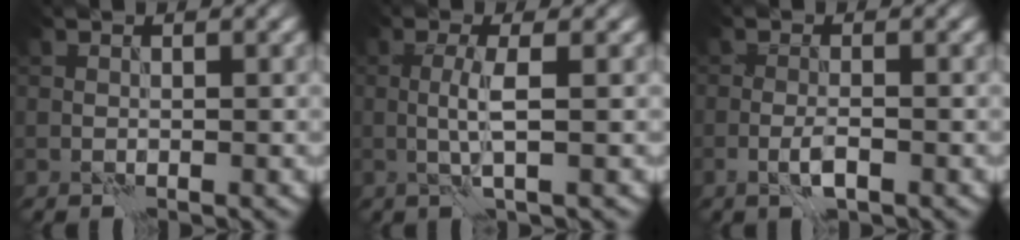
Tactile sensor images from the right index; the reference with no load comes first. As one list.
[{"total": 2.6, "force": [0.0, 0.3, 2.6], "torque": [-0.055, 0.000, -0.002]}, {"total": 2.0, "force": [-1.0, 0.5, 1.6], "torque": [-0.034, 0.002, -0.022]}]